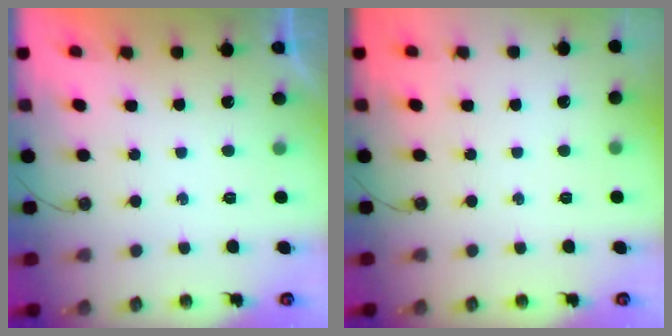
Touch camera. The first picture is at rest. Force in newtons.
{"total": 0.0}